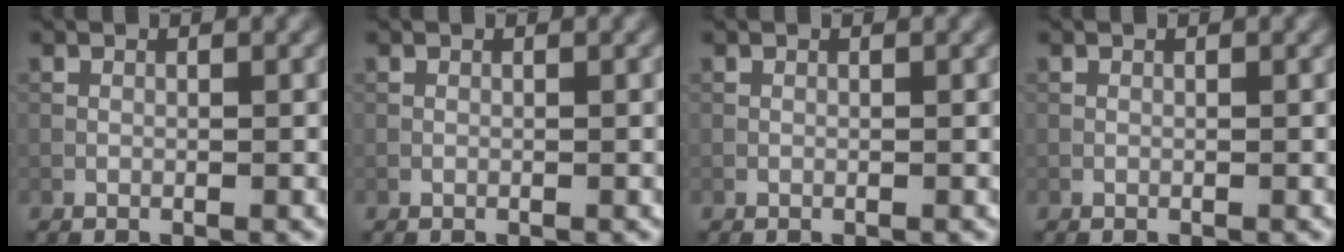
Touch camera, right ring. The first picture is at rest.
{"total": 0.0}
{"total": 0.0}
{"total": 0.0}